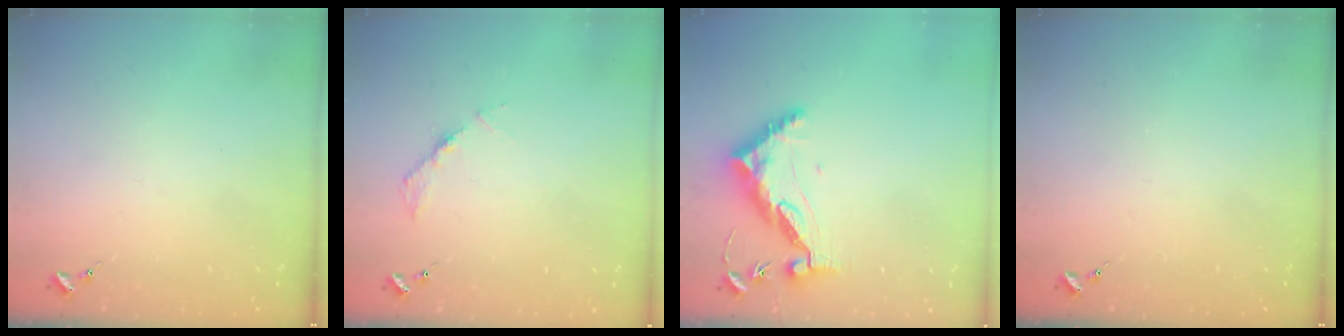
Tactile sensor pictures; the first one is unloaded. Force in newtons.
{"total": 3.6, "press": 3.6, "slide": 0.5}
{"total": 10.2, "press": 10.2, "slide": 0.8}
{"total": 0.0}